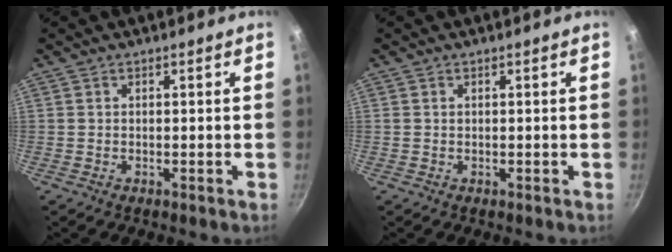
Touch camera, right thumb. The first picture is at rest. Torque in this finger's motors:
{"motor_torque": [0.23, -0.01, 0.31, 0.08, 0.02]}